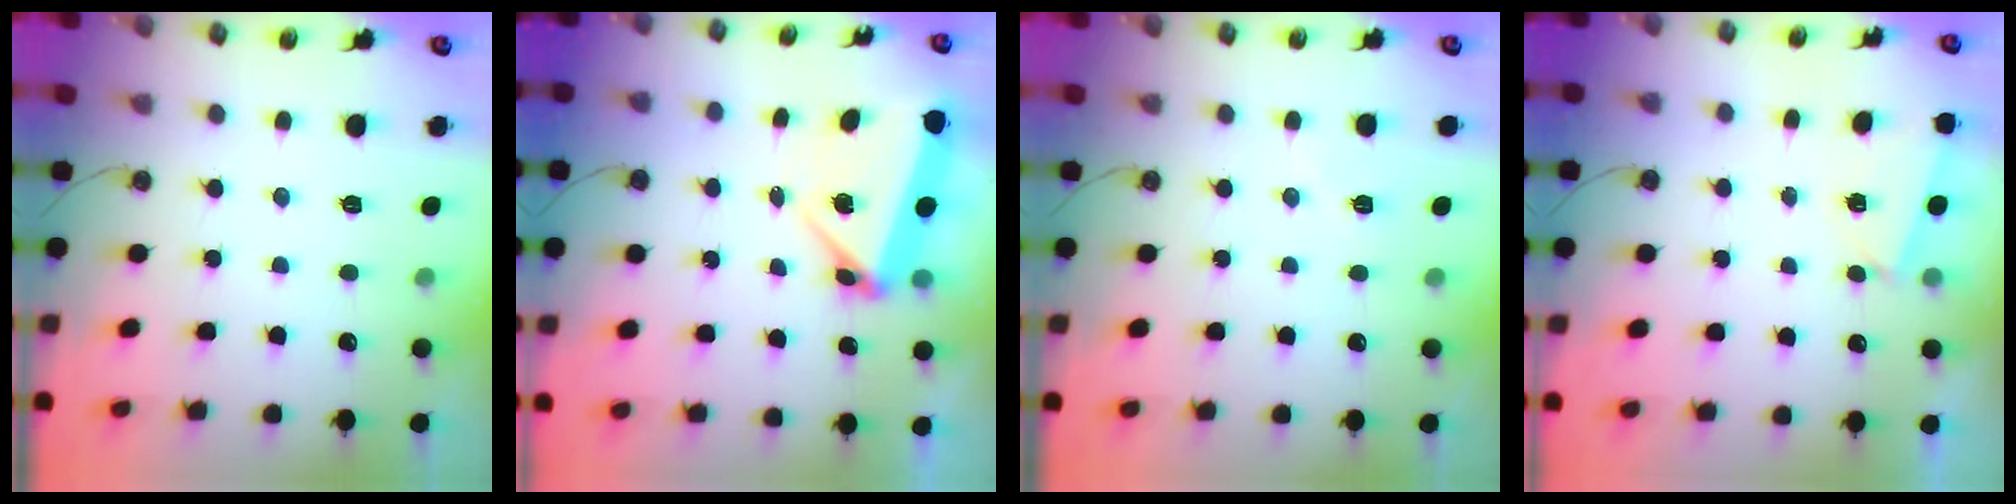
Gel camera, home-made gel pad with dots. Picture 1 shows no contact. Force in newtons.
{"total": 7.0, "press": 4.8, "slide": 5.2}
{"total": 3.2, "press": 3.0, "slide": 1.0}
{"total": 2.7, "press": 1.7, "slide": 2.1}